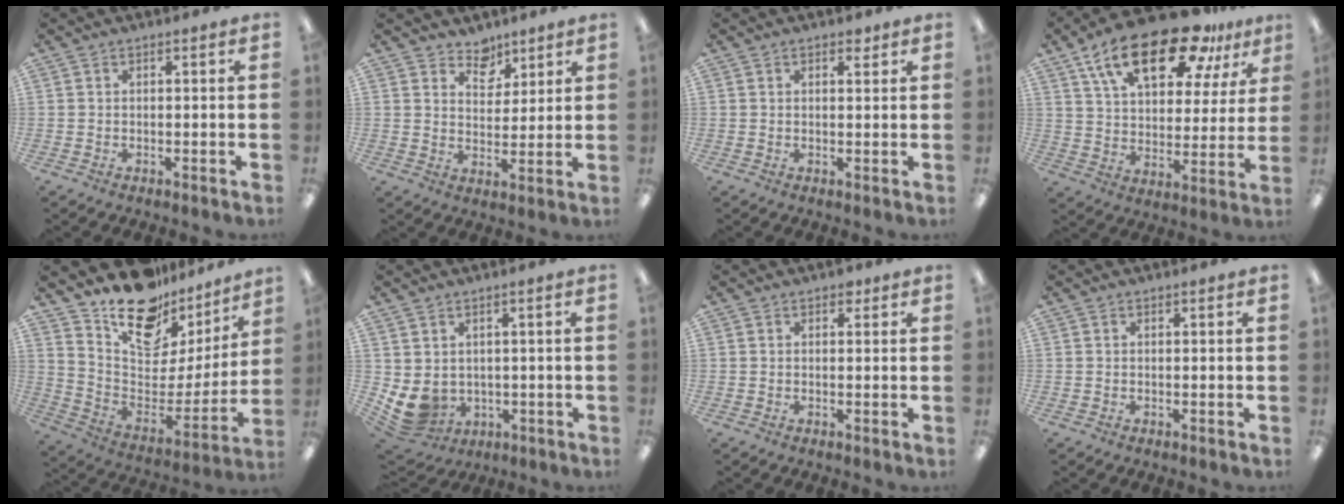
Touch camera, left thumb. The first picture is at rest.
{"total": 6.3, "force": [5.1, 3.6, 0.7], "torque": [-0.005, -0.035, 0.092]}
{"total": 1.9, "force": [1.3, 1.1, 0.9], "torque": [-0.003, -0.004, 0.020]}
{"total": 21.8, "force": [13.6, 9.8, 13.9], "torque": [-0.235, -0.059, 0.231]}
{"total": 19.3, "force": [14.9, 9.6, 7.6], "torque": [-0.123, -0.108, 0.265]}
{"total": 5.9, "force": [0.2, 5.3, 2.7], "torque": [-0.081, -0.013, 0.005]}
{"total": 1.4, "force": [0.8, 0.9, 0.6], "torque": [-0.004, -0.001, 0.013]}
{"total": 0.0}